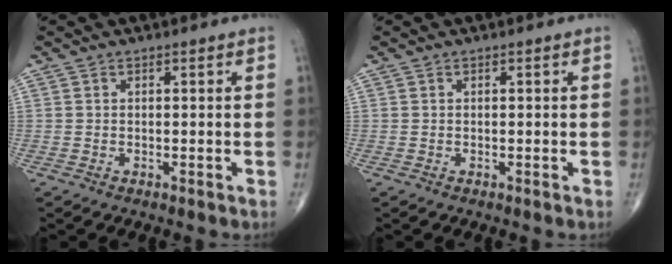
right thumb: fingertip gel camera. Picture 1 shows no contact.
{"total": 0.0}